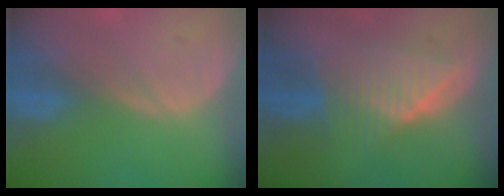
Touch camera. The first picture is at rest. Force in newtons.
{"total": 6.6, "press": 6.6, "slide": 0.1}